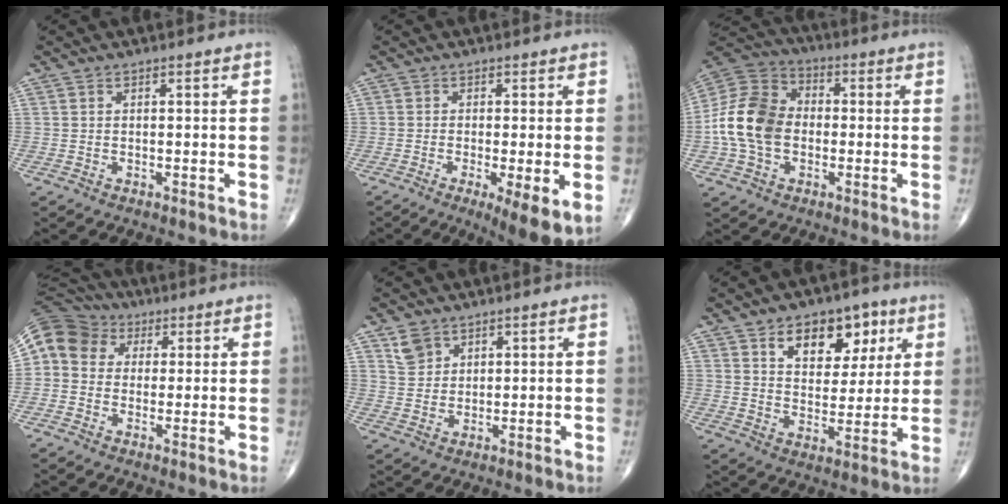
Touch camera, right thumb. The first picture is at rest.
{"total": 8.5, "force": [-2.6, 1.9, 7.8], "torque": [-0.121, -0.022, -0.041]}
{"total": 14.5, "force": [-1.5, 10.7, 9.7], "torque": [-0.177, 0.034, -0.037]}
{"total": 11.1, "force": [2.3, 9.8, 4.6], "torque": [-0.075, 0.031, 0.029]}
{"total": 4.1, "force": [2.6, 2.9, 1.2], "torque": [-0.009, -0.014, 0.055]}
{"total": 12.8, "force": [6.1, 8.0, 7.8], "torque": [-0.072, -0.023, 0.095]}